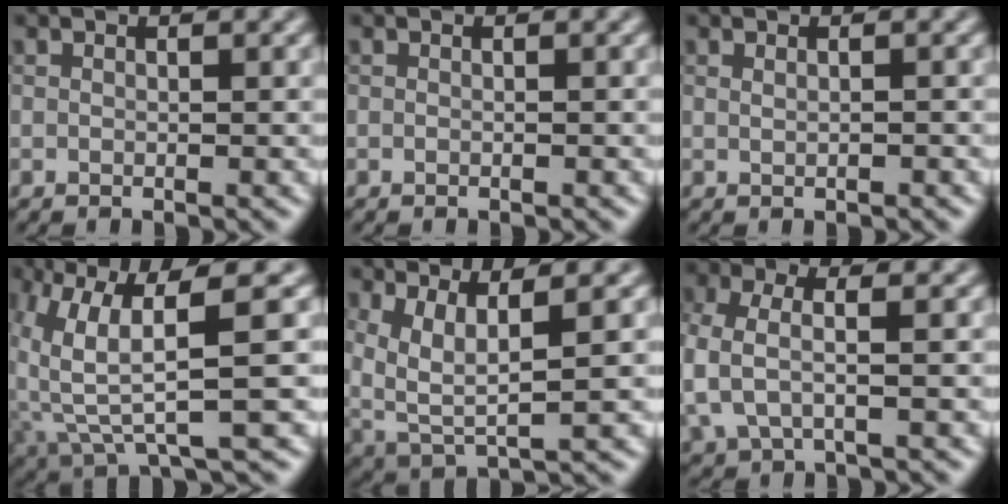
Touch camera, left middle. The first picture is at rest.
{"total": 0.0}
{"total": 0.6, "force": [0.1, 0.2, 0.5], "torque": [-0.009, -0.001, 0.000]}
{"total": 7.2, "force": [1.6, 1.3, 6.9], "torque": [-0.131, -0.004, 0.035]}
{"total": 5.2, "force": [1.7, 1.8, 4.6], "torque": [-0.106, -0.014, 0.038]}
{"total": 3.9, "force": [-0.1, 2.0, 3.4], "torque": [-0.088, -0.001, -0.007]}